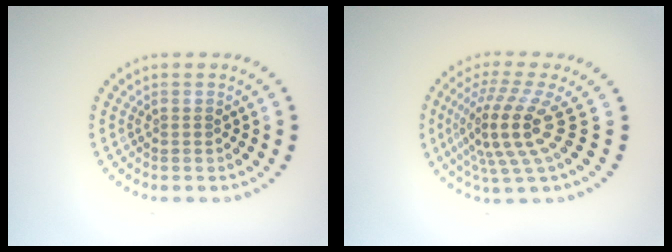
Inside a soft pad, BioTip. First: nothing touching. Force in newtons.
{"total": 5.1, "press": 3.6, "slide": 3.5}